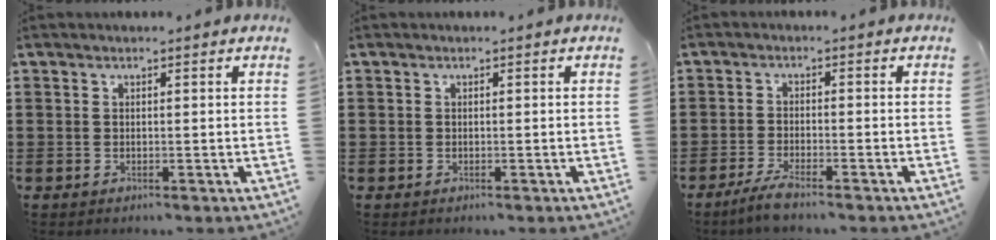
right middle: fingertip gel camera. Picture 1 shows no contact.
{"total": 0.5, "force": [-0.1, 0.5, 0.0], "torque": [-0.002, 0.004, -0.003]}
{"total": 3.2, "force": [-2.7, 0.2, 1.7], "torque": [-0.051, -0.007, -0.057]}